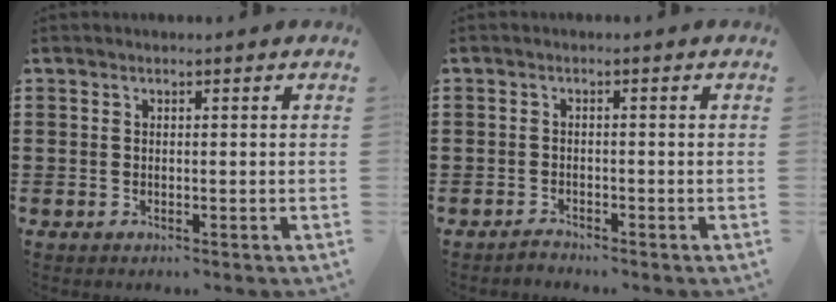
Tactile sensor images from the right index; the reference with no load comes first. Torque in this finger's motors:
{"motor_torque": [-1.87, 0.27, -1.05, -0.21]}